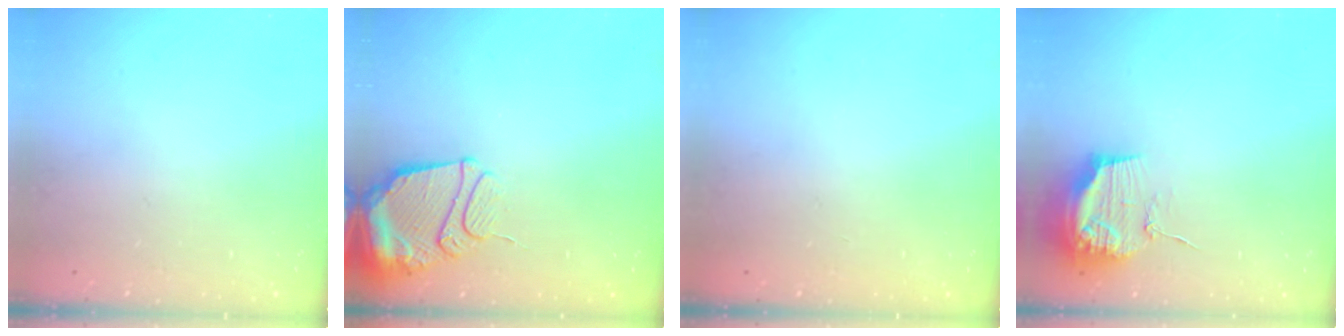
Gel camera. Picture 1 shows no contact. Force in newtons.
{"total": 13.3, "press": 13.2, "slide": 1.4}
{"total": 0.0}
{"total": 15.6, "press": 15.6, "slide": 0.1}